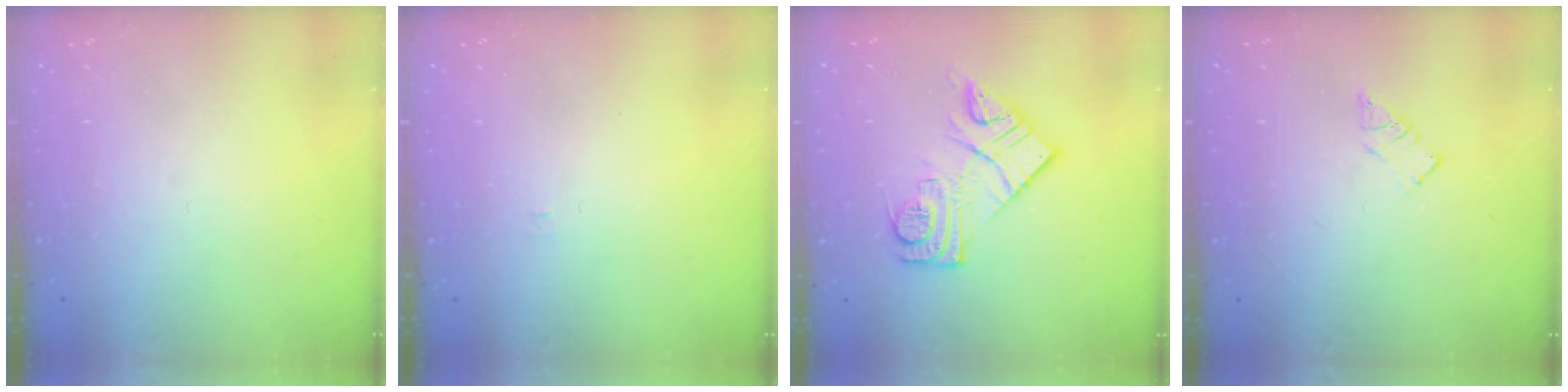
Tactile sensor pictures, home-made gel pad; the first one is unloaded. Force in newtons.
{"total": 3.3, "press": 3.3, "slide": 0.4}
{"total": 12.9, "press": 12.8, "slide": 0.9}
{"total": 3.6, "press": 3.6, "slide": 0.4}